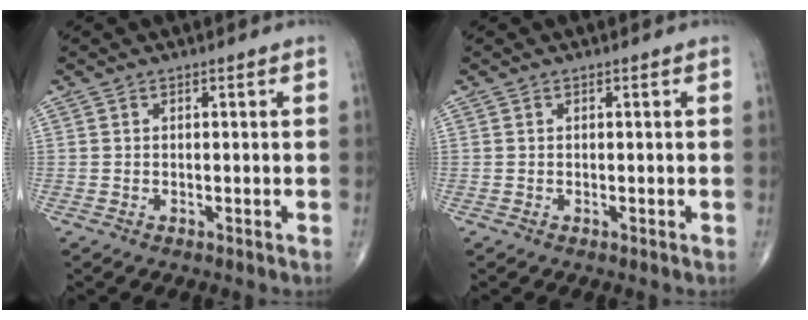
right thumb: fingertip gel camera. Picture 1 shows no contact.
{"total": 0.0}